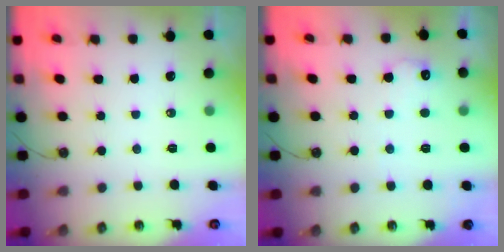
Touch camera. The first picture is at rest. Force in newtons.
{"total": 6.0, "press": 6.0, "slide": 0.5}